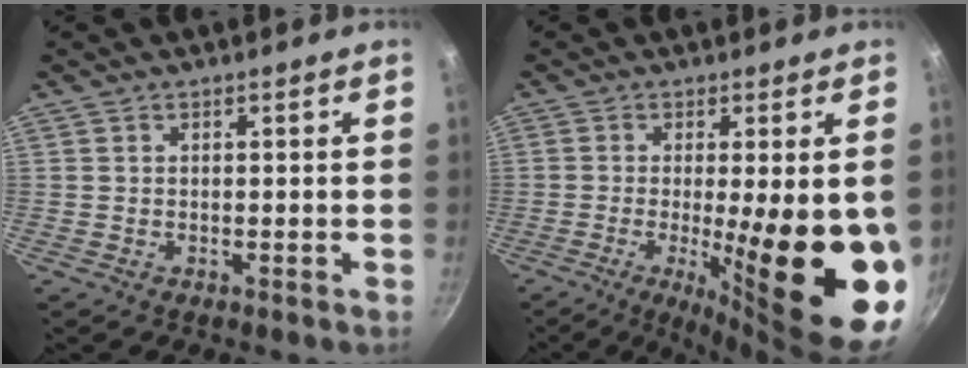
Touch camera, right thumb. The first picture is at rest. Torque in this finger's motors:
{"motor_torque": [-0.30, 1.88, 0.48, -0.11, 0.50]}